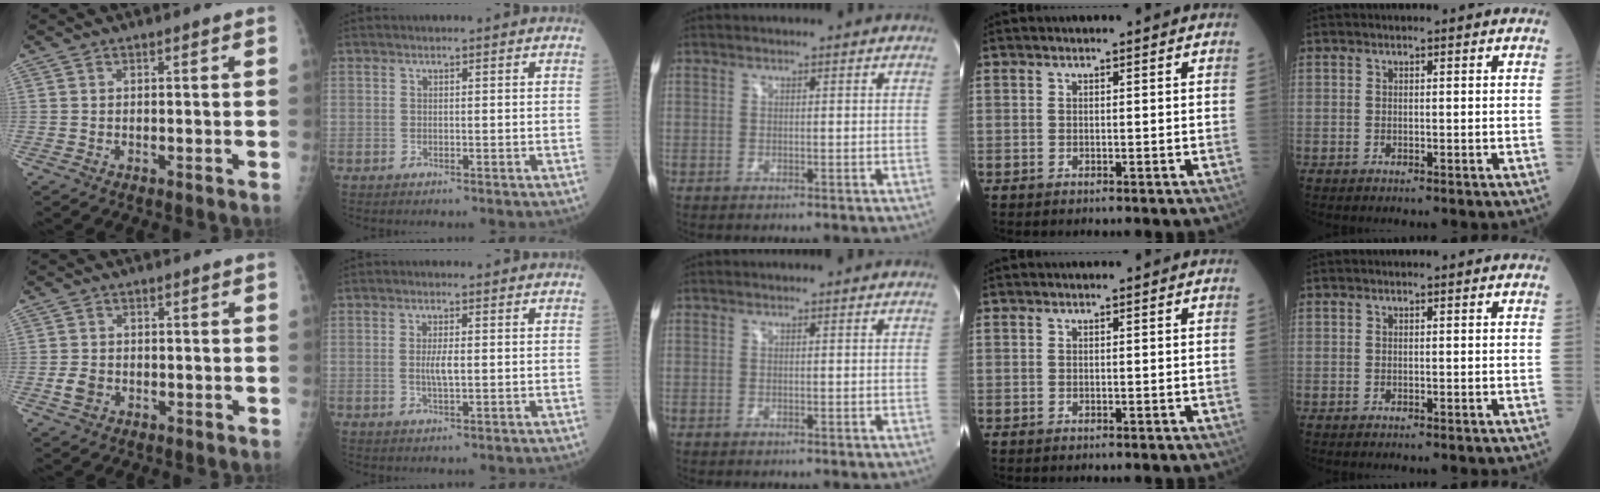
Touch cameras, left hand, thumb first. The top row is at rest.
{"thumb": {"total": 2.8, "force": [-0.8, 2.2, 1.5], "torque": [-0.025, 0.002, -0.013]}, "index": {"total": 2.6, "force": [0.0, 0.5, 2.6], "torque": [-0.054, -0.002, 0.001]}}